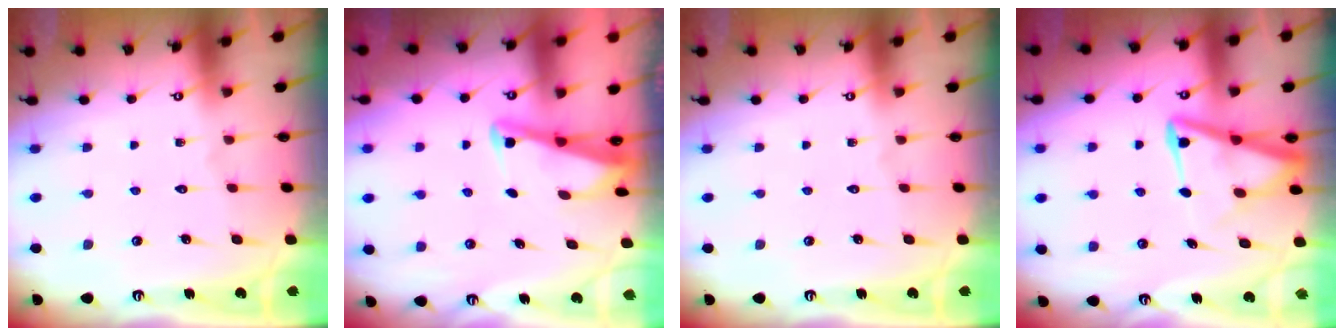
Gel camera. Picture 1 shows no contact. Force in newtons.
{"total": 2.7, "press": 2.7, "slide": 0.3}
{"total": 0.0}
{"total": 8.6, "press": 8.5, "slide": 1.1}